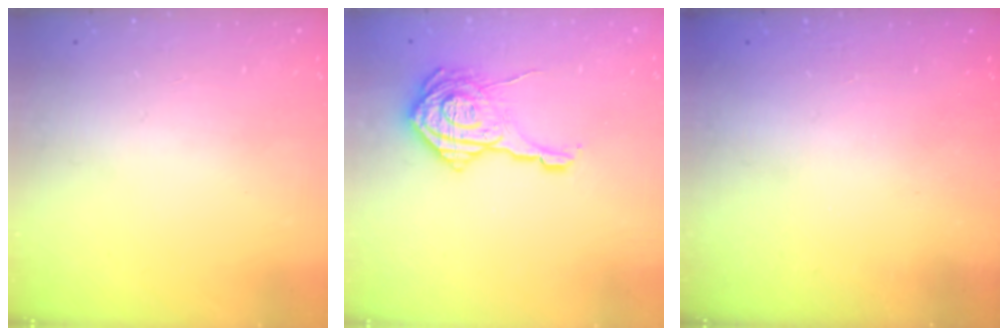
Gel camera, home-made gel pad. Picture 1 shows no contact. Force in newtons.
{"total": 18.4, "press": 18.3, "slide": 1.1}
{"total": 2.3, "press": 2.2, "slide": 0.8}